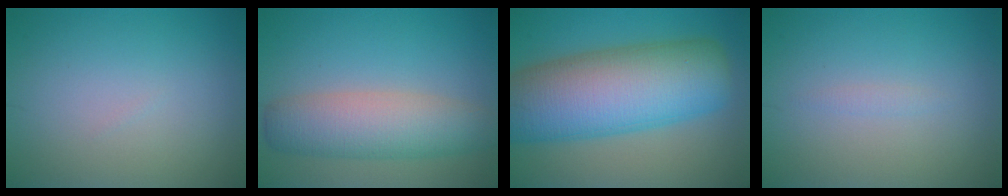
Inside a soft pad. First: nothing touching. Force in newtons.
{"total": 6.1, "press": 6.1, "slide": 0.0}
{"total": 13.4, "press": 13.4, "slide": 0.5}
{"total": 0.6, "press": 0.6, "slide": 0.0}